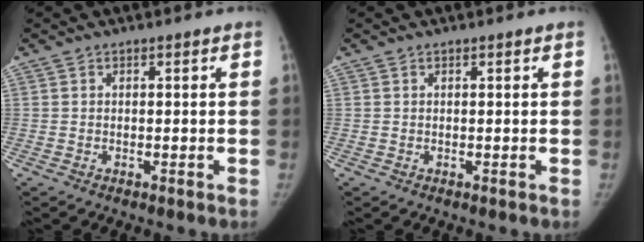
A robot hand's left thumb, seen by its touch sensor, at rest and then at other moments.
{"total": 0.0}